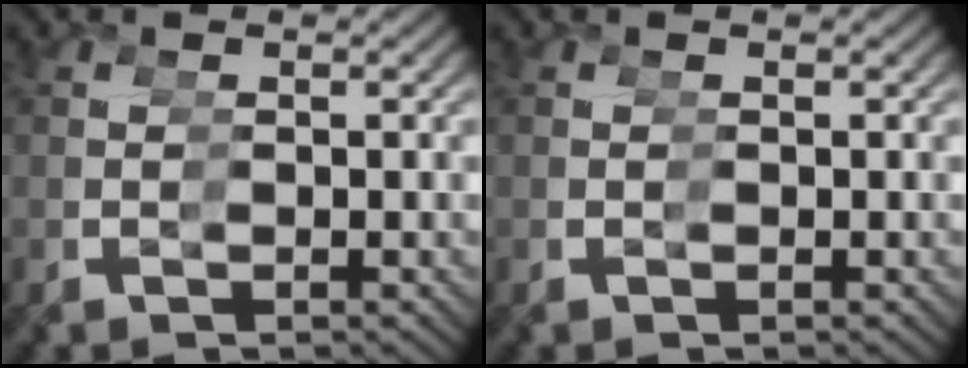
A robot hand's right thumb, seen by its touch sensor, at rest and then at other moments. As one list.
[{"total": 0.0}]